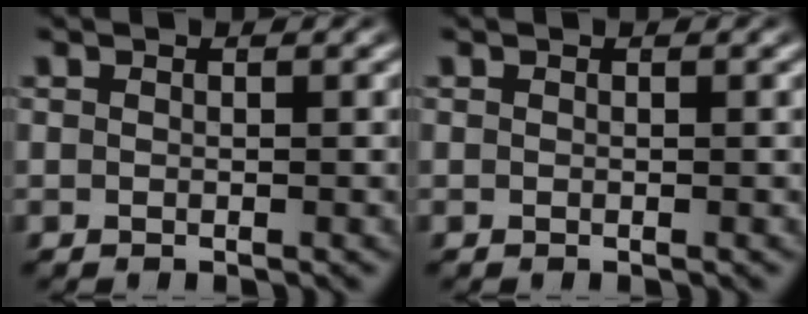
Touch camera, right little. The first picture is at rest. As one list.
[{"total": 0.0}]